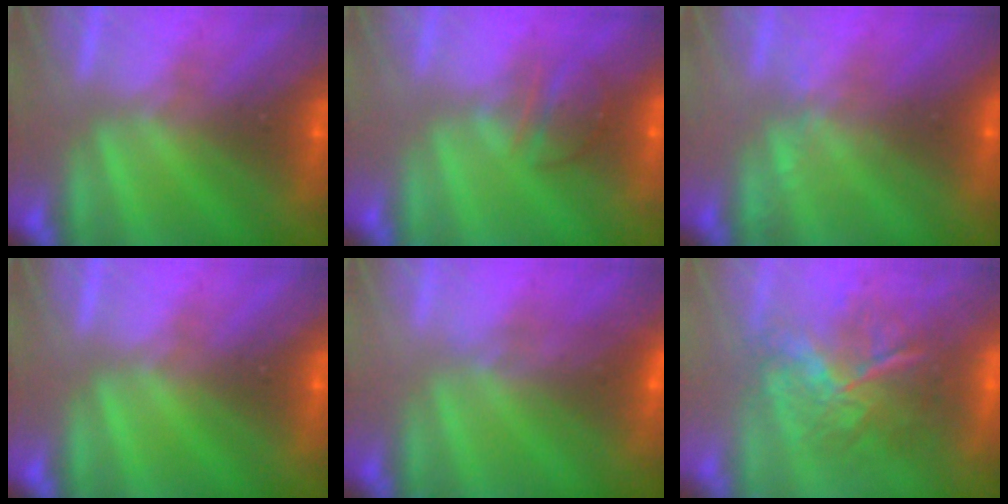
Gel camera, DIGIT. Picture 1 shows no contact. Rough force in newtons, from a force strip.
{"total": 2.4}
{"total": 2.1}
{"total": 0.0}
{"total": 4.1}
{"total": 7.8}